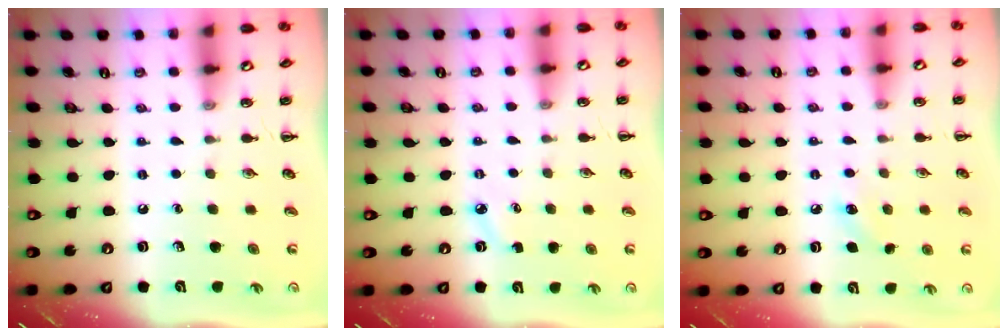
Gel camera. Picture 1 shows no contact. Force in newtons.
{"total": 3.4, "press": 3.1, "slide": 1.2}
{"total": 6.8, "press": 6.5, "slide": 2.1}